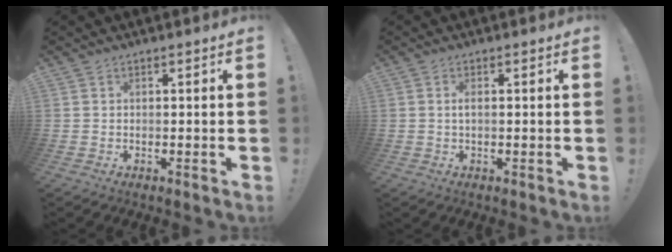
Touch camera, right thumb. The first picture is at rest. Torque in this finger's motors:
{"motor_torque": [-0.05, -0.10, 0.06, 0.10, -0.05]}